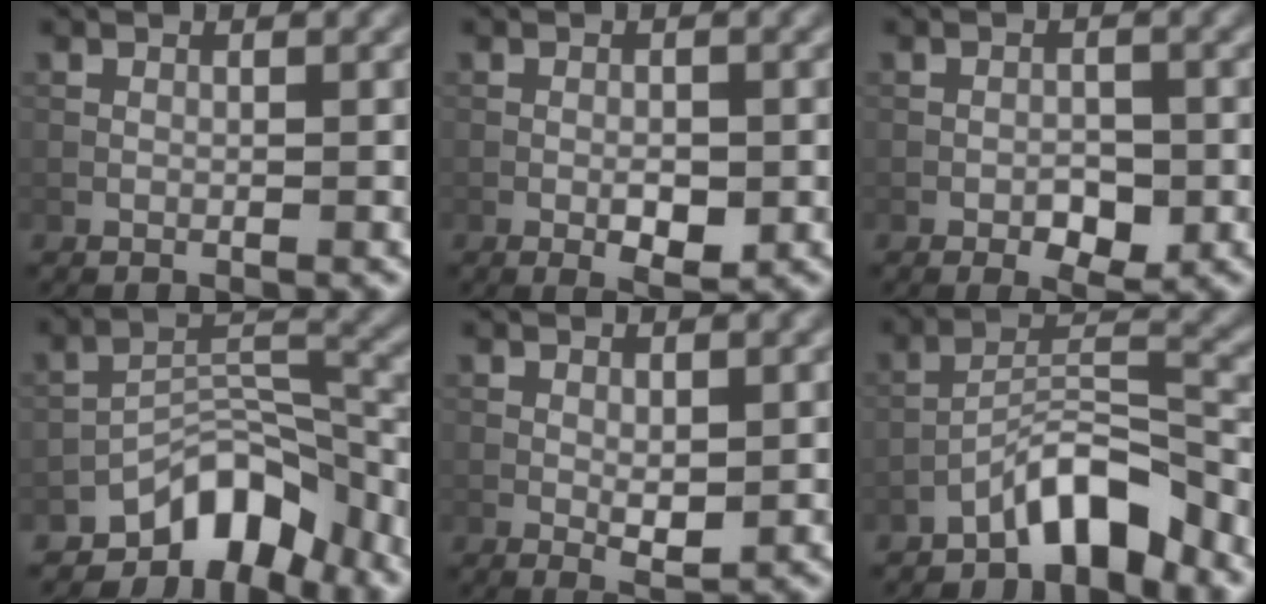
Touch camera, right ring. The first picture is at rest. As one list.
[{"total": 2.6, "force": [-0.8, 1.1, 2.2], "torque": [-0.033, 0.001, -0.014]}, {"total": 2.6, "force": [-1.1, 1.4, 1.9], "torque": [-0.028, 0.000, -0.017]}, {"total": 7.1, "force": [-5.2, 3.3, 3.6], "torque": [-0.035, 0.007, -0.098]}, {"total": 1.8, "force": [0.0, 0.9, 1.6], "torque": [-0.027, -0.006, 0.004]}, {"total": 5.7, "force": [-4.4, 1.5, 3.4], "torque": [-0.051, 0.015, -0.082]}]